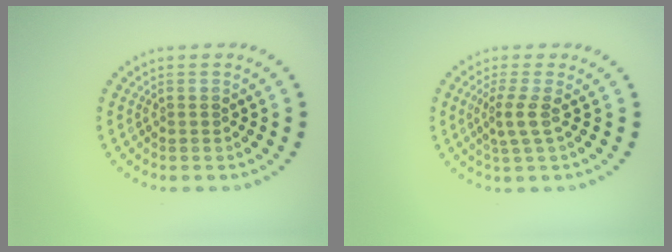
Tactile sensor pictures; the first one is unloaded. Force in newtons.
{"total": 2.2, "press": 1.6, "slide": 1.5}